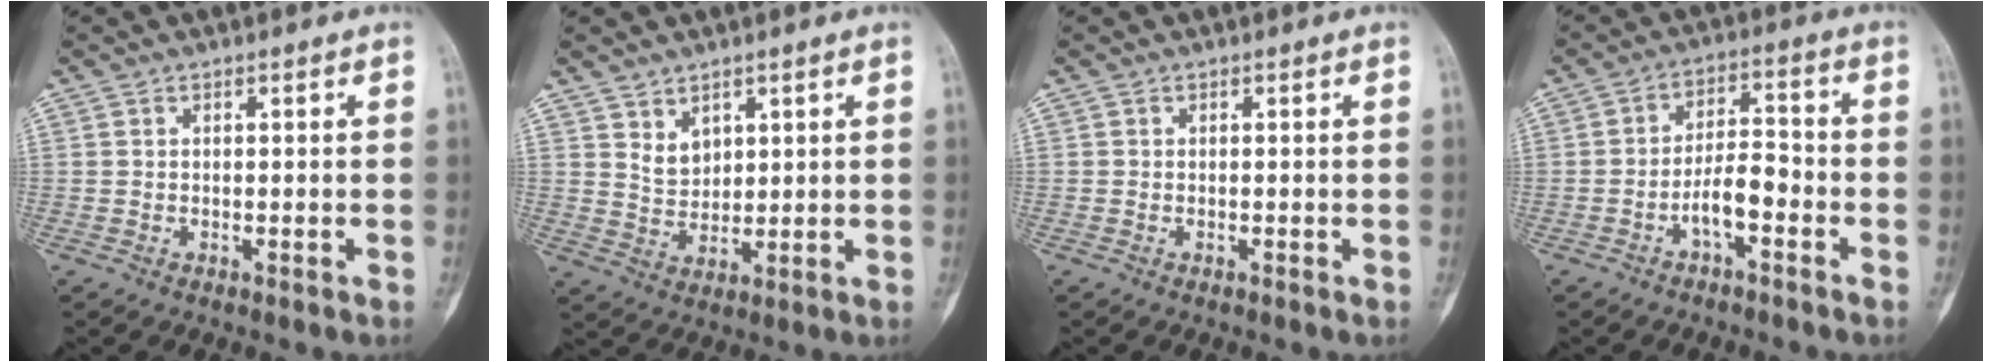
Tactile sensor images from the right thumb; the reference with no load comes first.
{"total": 4.4, "force": [2.4, 3.1, 2.0], "torque": [-0.019, -0.024, 0.055]}
{"total": 0.0}
{"total": 6.8, "force": [-2.9, 2.8, 5.5], "torque": [-0.090, 0.036, -0.052]}